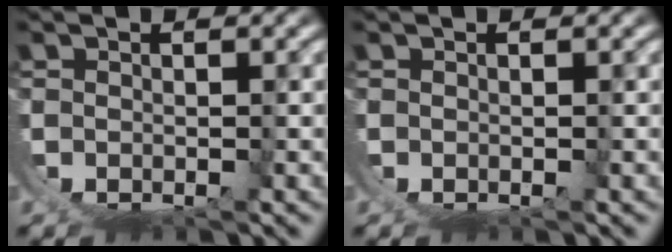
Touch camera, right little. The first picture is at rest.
{"total": 0.0}